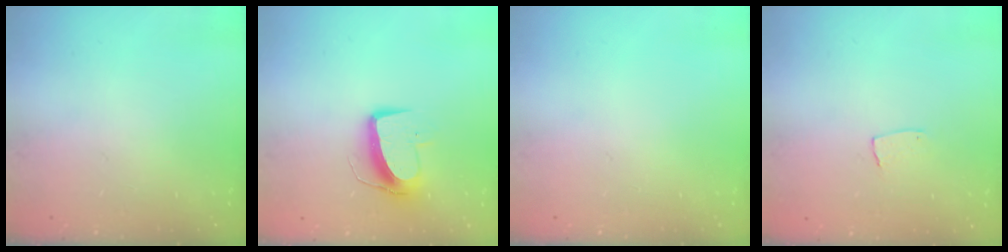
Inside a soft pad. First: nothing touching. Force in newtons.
{"total": 10.1, "press": 10.1, "slide": 0.6}
{"total": 0.0}
{"total": 4.3, "press": 4.3, "slide": 0.2}